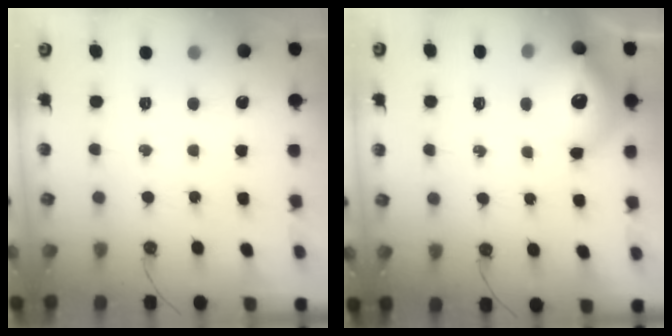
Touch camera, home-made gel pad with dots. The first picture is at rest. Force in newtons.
{"total": 15.6, "press": 15.5, "slide": 1.4}